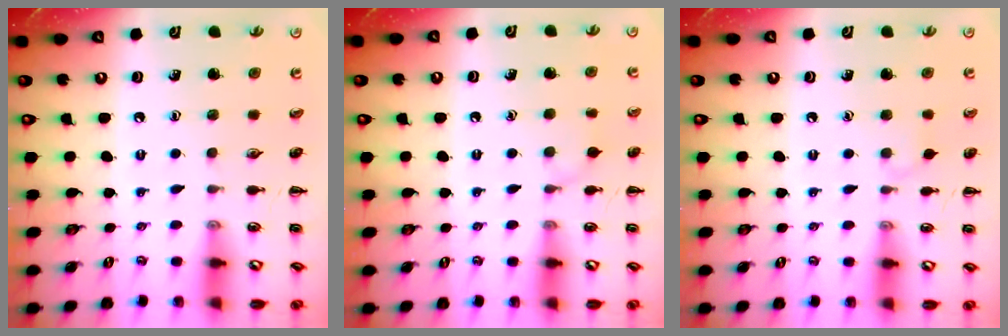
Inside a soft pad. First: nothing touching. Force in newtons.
{"total": 6.2, "press": 5.9, "slide": 1.8}
{"total": 3.7, "press": 3.4, "slide": 1.4}